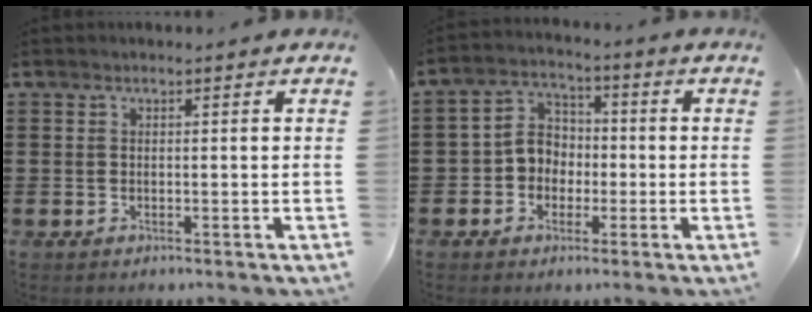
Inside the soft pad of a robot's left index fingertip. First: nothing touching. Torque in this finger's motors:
{"motor_torque": [1.11, 1.03, 0.19, 0.07]}